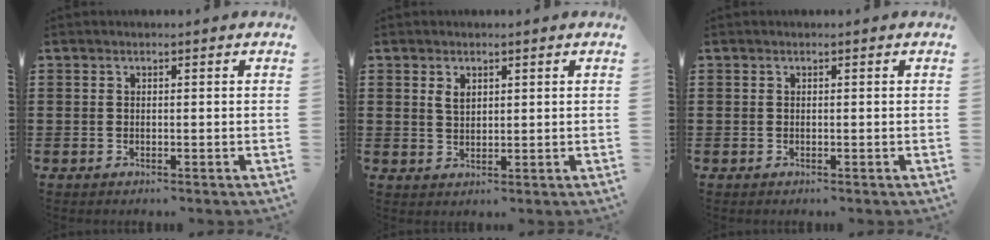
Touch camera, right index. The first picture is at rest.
{"total": 2.1, "force": [1.0, 1.2, 1.3], "torque": [-0.029, 0.004, 0.019]}
{"total": 0.0}